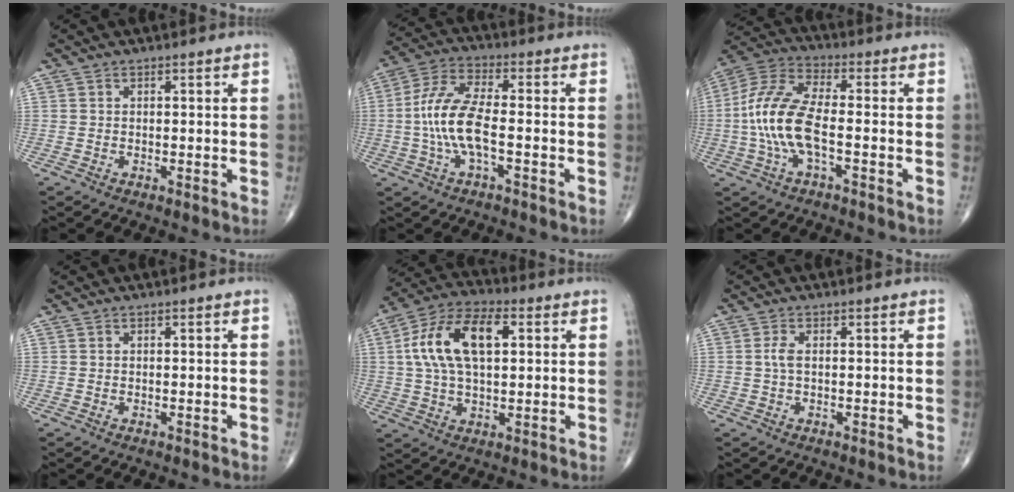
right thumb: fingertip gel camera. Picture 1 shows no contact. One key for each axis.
{"total": 10.8, "fx": -1.7, "fy": 3.6, "fz": 10.0, "tx": -0.223, "ty": 0.030, "tz": -0.036}
{"total": 13.1, "fx": -2.1, "fy": 4.9, "fz": 11.9, "tx": -0.269, "ty": 0.034, "tz": -0.047}
{"total": 0.0}
{"total": 15.0, "fx": 3.1, "fy": 7.8, "fz": 12.4, "tx": -0.236, "ty": 0.023, "tz": 0.053}
{"total": 1.8, "fx": 0.1, "fy": 0.7, "fz": 1.6, "tx": -0.041, "ty": 0.001, "tz": 0.002}